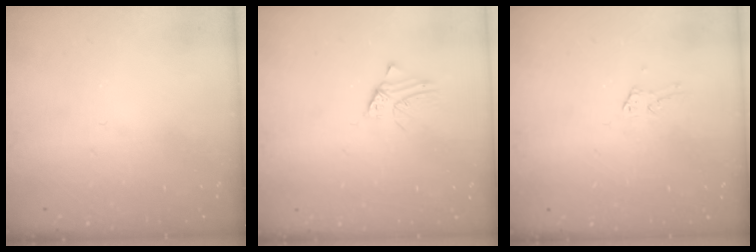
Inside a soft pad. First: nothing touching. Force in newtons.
{"total": 1.4, "press": 1.4, "slide": 0.0}
{"total": 1.9, "press": 1.9, "slide": 0.1}